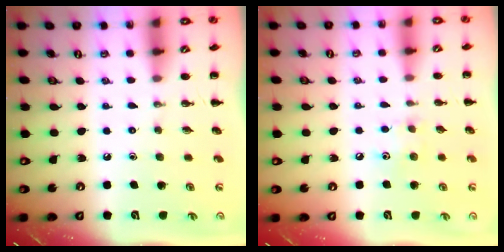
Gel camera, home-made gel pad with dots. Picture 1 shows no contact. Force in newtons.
{"total": 6.4, "press": 6.2, "slide": 1.6}